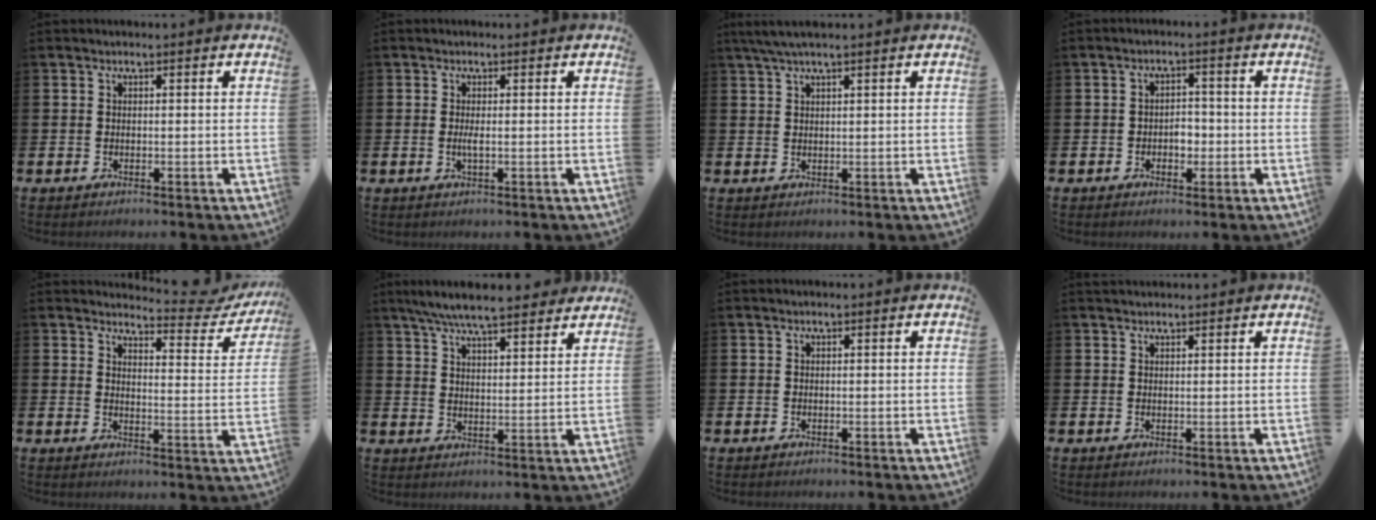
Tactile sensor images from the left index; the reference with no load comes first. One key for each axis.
{"total": 1.2, "fx": -0.1, "fy": 0.1, "fz": 1.2, "tx": -0.029, "ty": 0.000, "tz": -0.001}
{"total": 2.6, "fx": 2.1, "fy": 0.1, "fz": 1.6, "tx": -0.041, "ty": 0.002, "tz": 0.039}
{"total": 2.5, "fx": -0.7, "fy": 1.8, "fz": 1.5, "tx": -0.014, "ty": -0.002, "tz": -0.021}
{"total": 3.7, "fx": 3.5, "fy": 0.9, "fz": 1.1, "tx": -0.017, "ty": -0.031, "tz": 0.051}
{"total": 7.2, "fx": 6.7, "fy": 0.9, "fz": 2.6, "tx": -0.068, "ty": -0.028, "tz": 0.120}
{"total": 0.0}
{"total": 1.0, "fx": 0.9, "fy": 0.2, "fz": 0.1, "tx": 0.006, "ty": -0.002, "tz": 0.016}